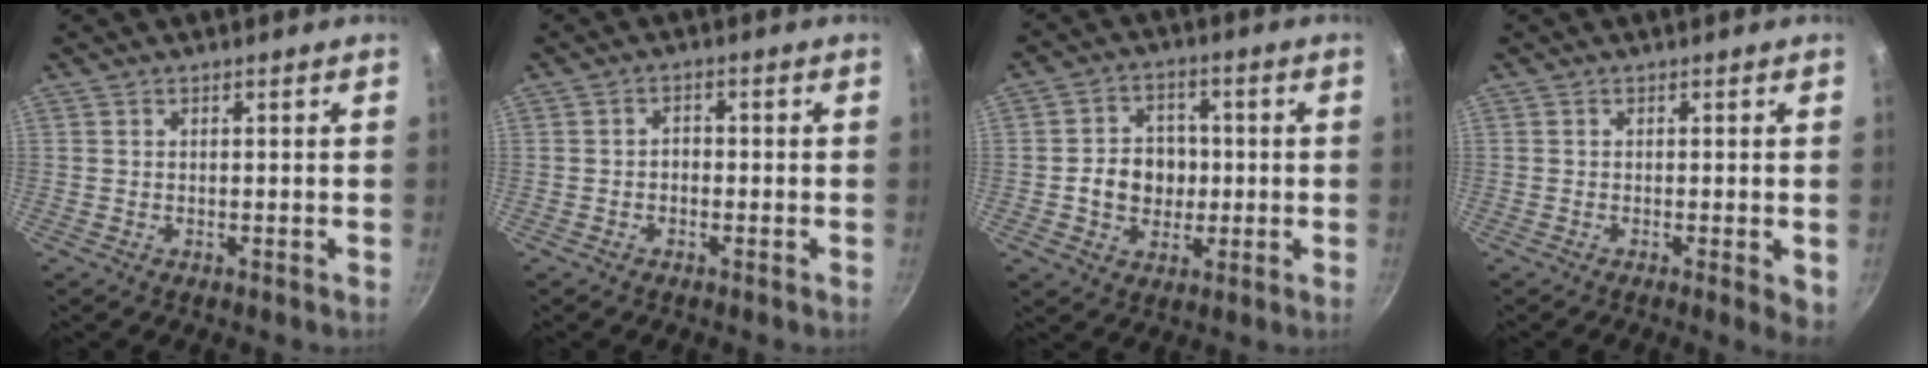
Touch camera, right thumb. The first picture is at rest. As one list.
[{"total": 1.9, "force": [-0.7, 1.4, 1.0], "torque": [-0.009, 0.013, -0.014]}, {"total": 8.9, "force": [-0.7, 7.4, 4.8], "torque": [-0.046, 0.013, -0.016]}, {"total": 3.4, "force": [-0.9, 0.9, 3.2], "torque": [-0.040, -0.005, -0.011]}]